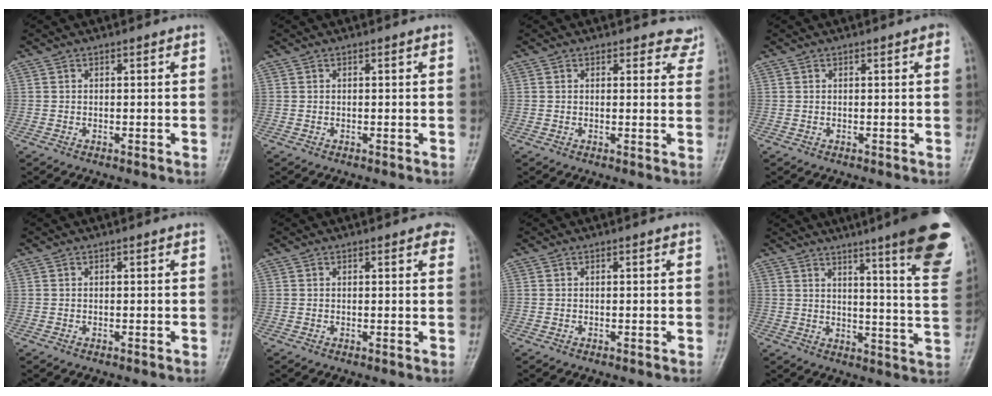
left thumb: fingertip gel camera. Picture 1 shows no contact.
{"total": 0.0}
{"total": 4.0, "force": [3.6, 1.9, 0.1], "torque": [0.035, -0.023, 0.019]}
{"total": 1.1, "force": [0.5, 0.3, 1.0], "torque": [-0.014, 0.002, 0.003]}
{"total": 0.0}
{"total": 2.1, "force": [1.2, 0.9, 1.4], "torque": [-0.003, -0.002, 0.010]}
{"total": 0.0}
{"total": 20.2, "force": [12.6, 2.3, 15.5], "torque": [-0.177, -0.062, 0.155]}